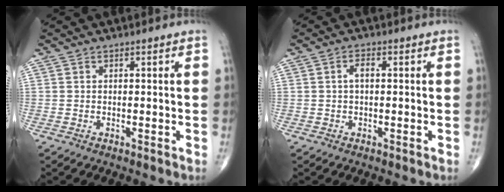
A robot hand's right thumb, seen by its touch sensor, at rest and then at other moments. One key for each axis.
{"total": 2.0, "fx": 0.0, "fy": 1.0, "fz": 1.7, "tx": -0.027, "ty": 0.008, "tz": -0.002}